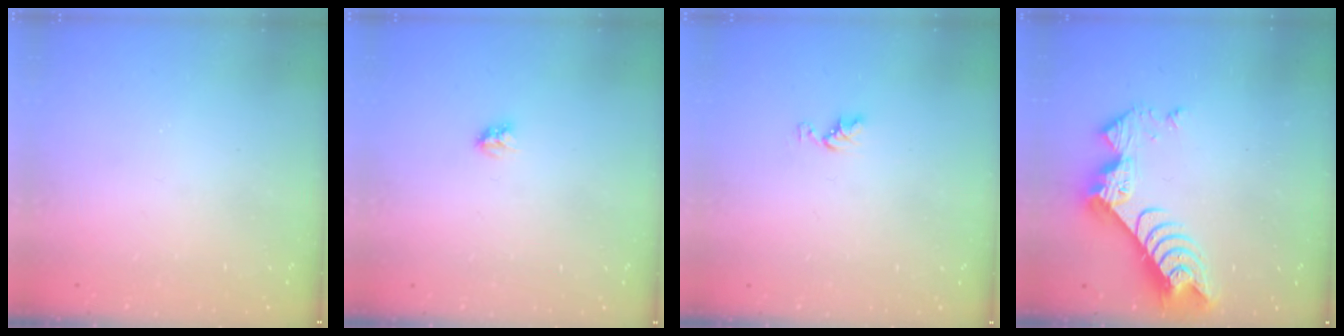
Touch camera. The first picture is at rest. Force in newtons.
{"total": 3.0, "press": 3.0, "slide": 0.4}
{"total": 3.9, "press": 3.9, "slide": 0.5}
{"total": 9.4, "press": 9.4, "slide": 0.8}